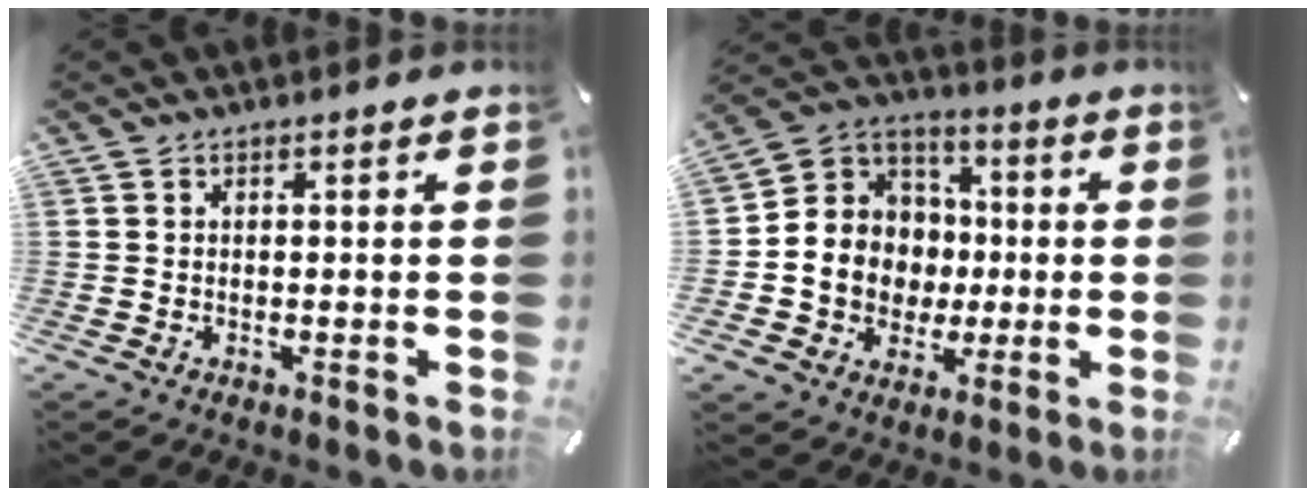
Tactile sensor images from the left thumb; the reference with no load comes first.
{"total": 11.9, "force": [-1.8, 11.6, 1.8], "torque": [-0.037, 0.000, -0.024]}